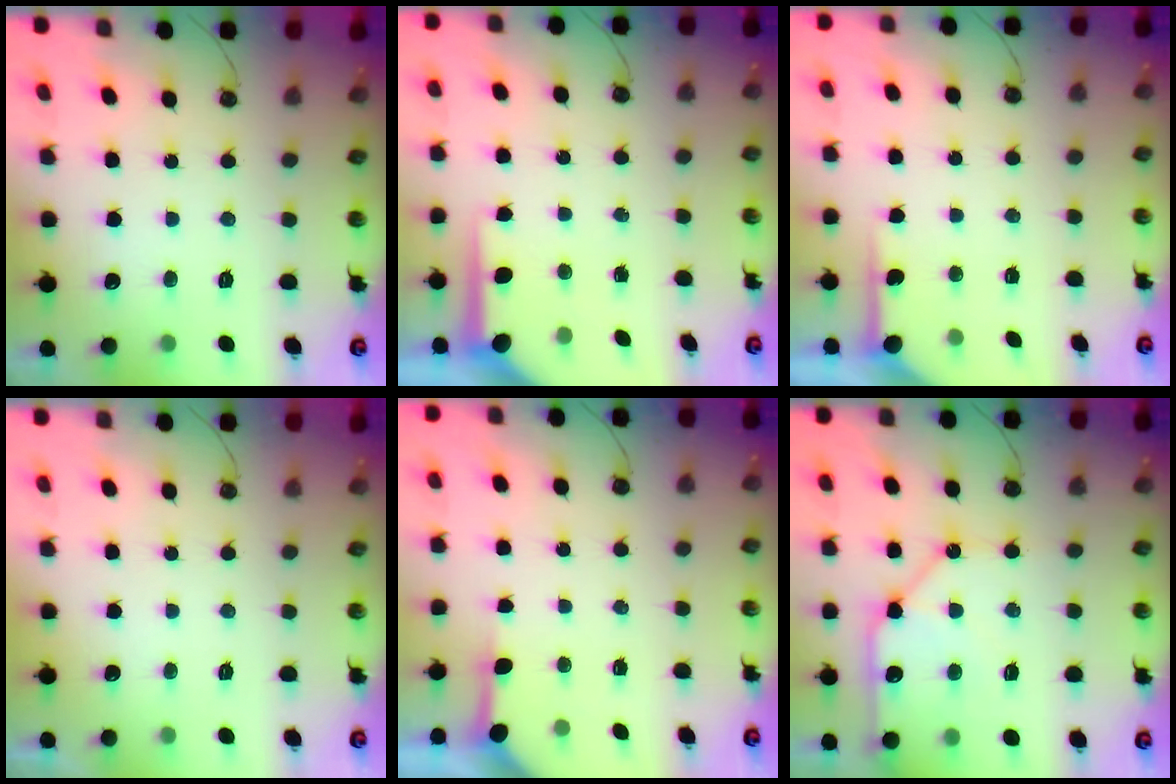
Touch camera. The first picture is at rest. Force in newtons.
{"total": 7.5, "press": 7.5, "slide": 0.7}
{"total": 4.2, "press": 4.2, "slide": 0.4}
{"total": 0.0}
{"total": 3.5, "press": 3.5, "slide": 0.5}
{"total": 13.3, "press": 13.2, "slide": 1.6}